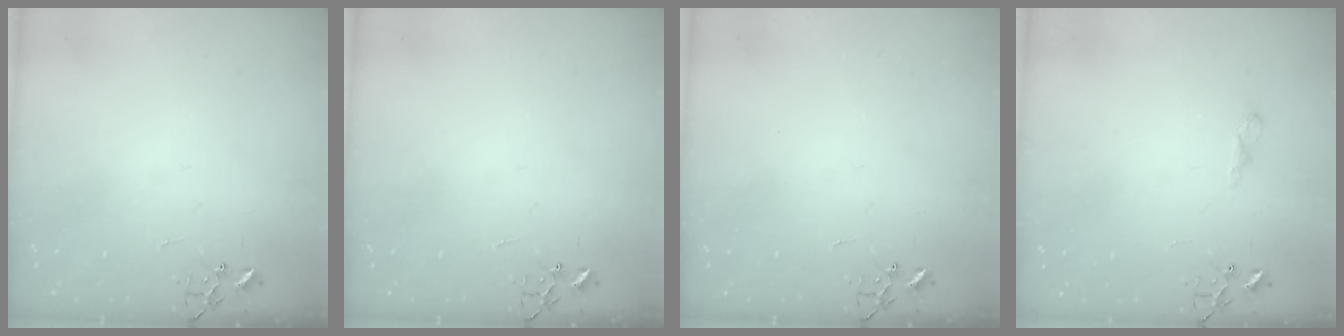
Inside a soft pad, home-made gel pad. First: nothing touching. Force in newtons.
{"total": 0.0}
{"total": 0.0}
{"total": 5.9, "press": 5.9, "slide": 0.7}